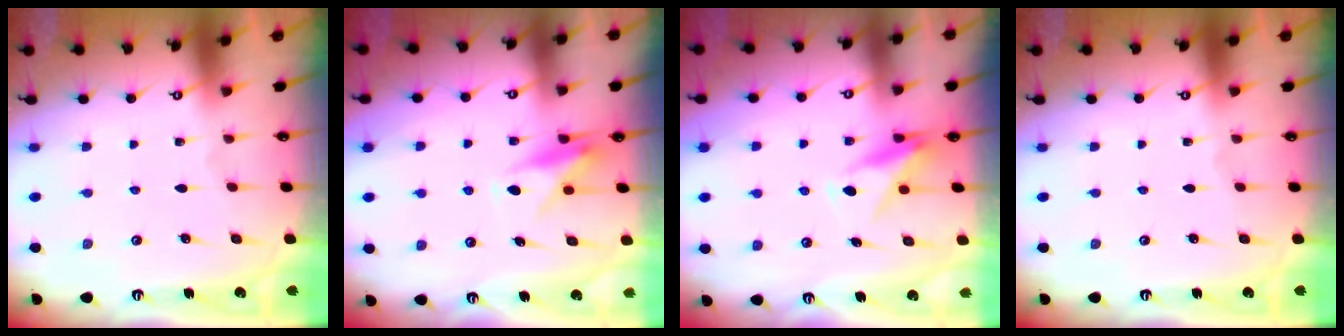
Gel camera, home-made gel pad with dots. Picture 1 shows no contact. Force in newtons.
{"total": 7.8, "press": 7.8, "slide": 0.5}
{"total": 9.7, "press": 9.7, "slide": 0.7}
{"total": 0.0}